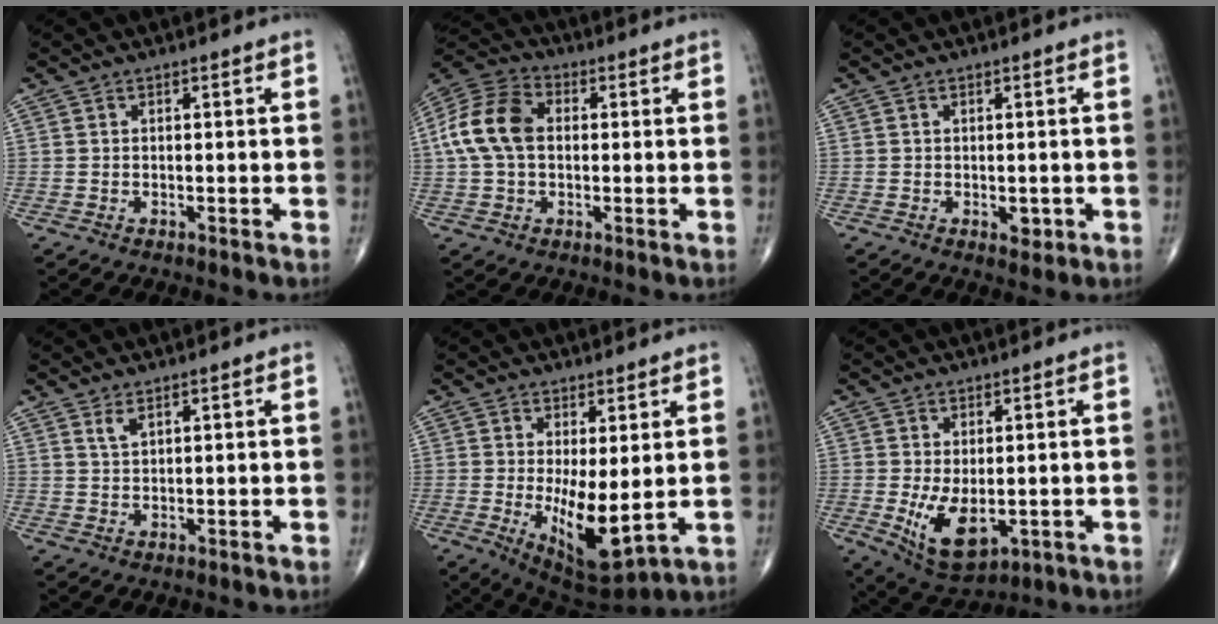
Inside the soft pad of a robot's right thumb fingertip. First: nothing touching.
{"total": 12.7, "force": [1.0, 8.6, 9.3], "torque": [-0.187, 0.030, 0.011]}
{"total": 2.1, "force": [-0.5, 1.1, 1.6], "torque": [-0.015, -0.002, -0.004]}
{"total": 1.9, "force": [1.3, 0.7, 1.2], "torque": [-0.025, -0.005, 0.030]}
{"total": 10.6, "force": [-0.6, 3.8, 9.8], "torque": [-0.158, -0.030, 0.007]}
{"total": 9.1, "force": [-1.5, 4.9, 7.5], "torque": [-0.126, -0.017, -0.007]}